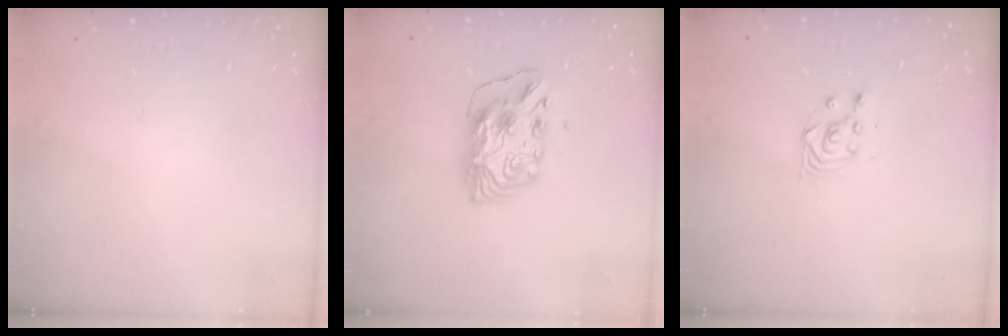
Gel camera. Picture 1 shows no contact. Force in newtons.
{"total": 10.3, "press": 10.3, "slide": 0.8}
{"total": 3.3, "press": 3.3, "slide": 0.3}